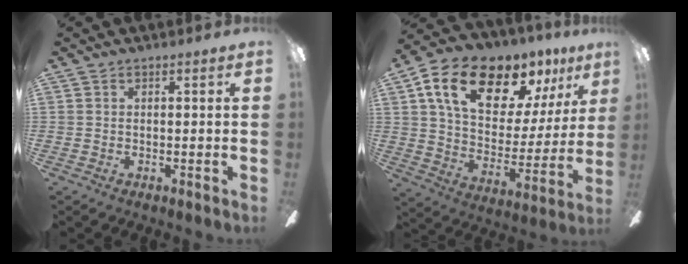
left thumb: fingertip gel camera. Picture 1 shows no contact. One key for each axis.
{"total": 20.2, "fx": 12.5, "fy": 10.8, "fz": 11.6, "tx": -0.196, "ty": -0.064, "tz": 0.219}